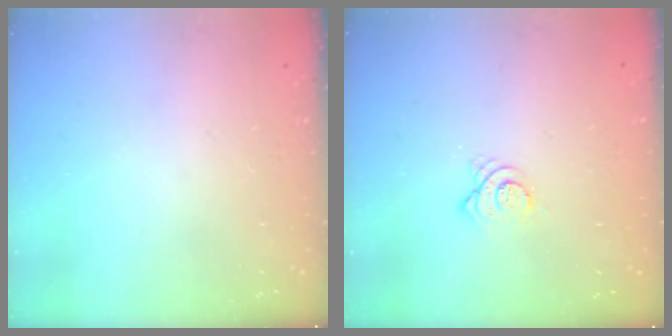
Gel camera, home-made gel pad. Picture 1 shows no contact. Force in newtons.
{"total": 3.7, "press": 3.7, "slide": 0.3}